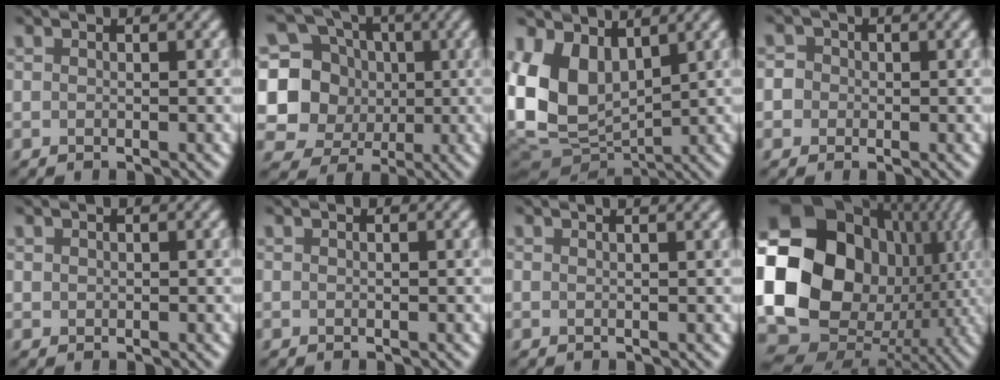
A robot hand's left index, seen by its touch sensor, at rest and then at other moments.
{"total": 9.0, "force": [0.2, 8.4, 3.1], "torque": [-0.086, 0.012, -0.019]}
{"total": 8.6, "force": [2.0, 5.8, 6.1], "torque": [-0.133, -0.011, 0.040]}
{"total": 3.4, "force": [-0.2, 3.3, 0.9], "torque": [0.014, 0.024, -0.031]}
{"total": 0.5, "force": [0.3, 0.4, 0.0], "torque": [0.001, 0.001, 0.005]}
{"total": 0.0}
{"total": 0.8, "force": [0.7, 0.1, 0.5], "torque": [-0.006, 0.001, 0.004]}
{"total": 20.8, "force": [-0.1, 16.8, 12.2], "torque": [-0.233, -0.009, -0.019]}